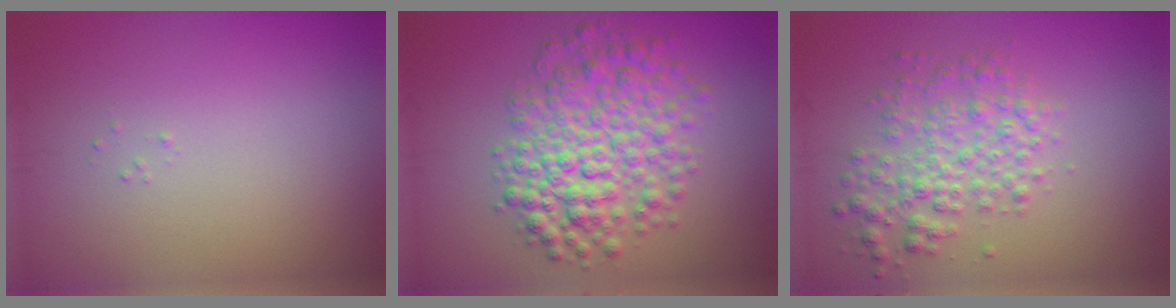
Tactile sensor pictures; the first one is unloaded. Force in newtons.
{"total": 7.0, "press": 7.0, "slide": 0.2}
{"total": 3.8, "press": 3.8, "slide": 0.1}